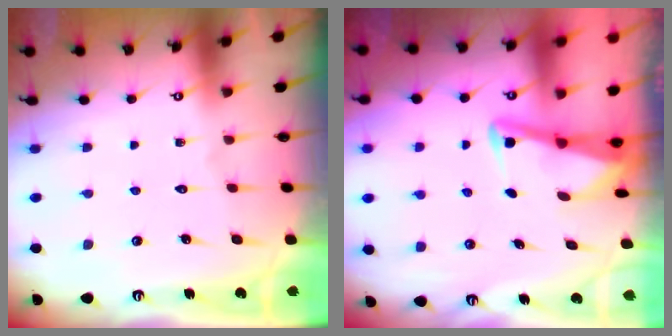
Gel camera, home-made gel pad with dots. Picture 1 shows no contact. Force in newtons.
{"total": 3.0, "press": 3.0, "slide": 0.4}